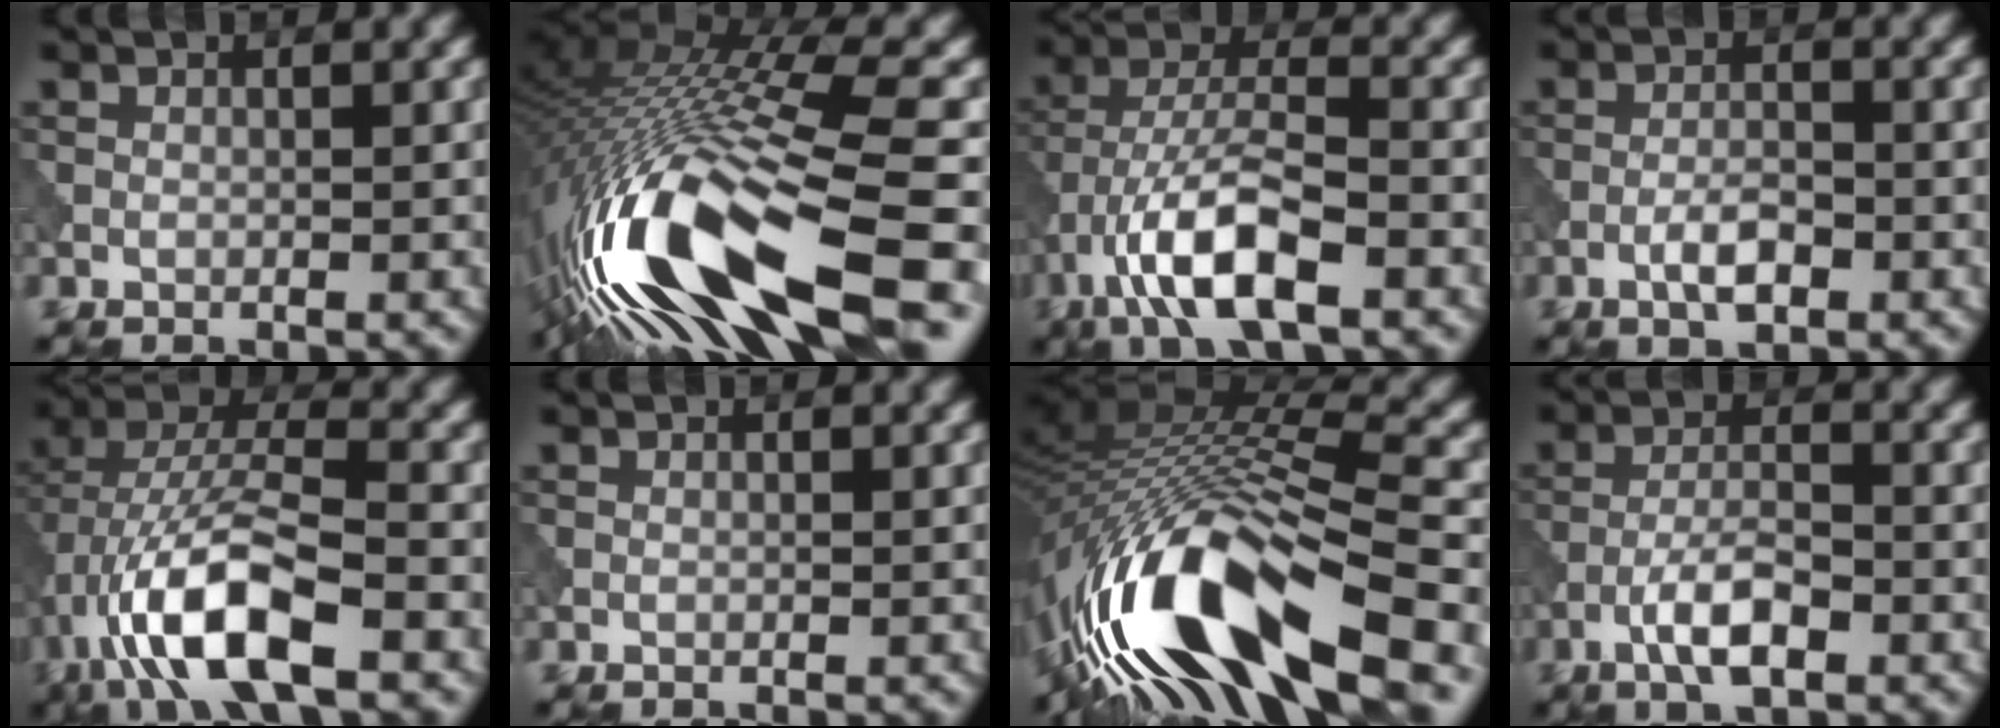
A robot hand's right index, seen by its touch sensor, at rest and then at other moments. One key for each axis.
{"total": 15.8, "fx": -6.3, "fy": 4.7, "fz": 13.7, "tx": -0.262, "ty": 0.006, "tz": -0.105}
{"total": 9.0, "fx": -4.2, "fy": 3.0, "fz": 7.3, "tx": -0.134, "ty": 0.011, "tz": -0.085}
{"total": 2.8, "fx": -1.3, "fy": 0.9, "fz": 2.3, "tx": -0.045, "ty": 0.003, "tz": -0.029}
{"total": 10.6, "fx": -4.1, "fy": 3.8, "fz": 9.0, "tx": -0.181, "ty": 0.013, "tz": -0.081}
{"total": 0.0}
{"total": 15.1, "fx": -7.4, "fy": 5.1, "fz": 12.1, "tx": -0.240, "ty": 0.011, "tz": -0.127}
{"total": 4.5, "fx": -2.2, "fy": 1.4, "fz": 3.6, "tx": -0.070, "ty": 0.005, "tz": -0.047}